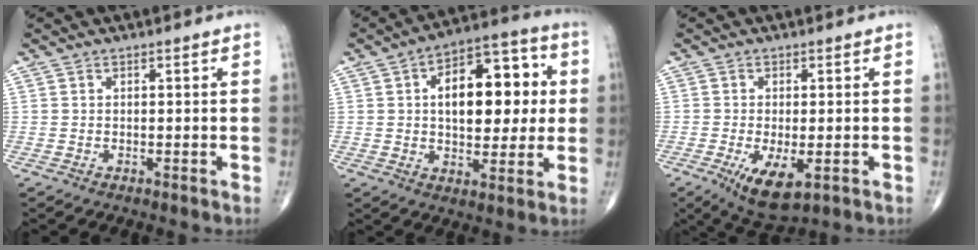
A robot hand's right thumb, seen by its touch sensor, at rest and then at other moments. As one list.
[{"total": 17.8, "force": [2.7, 9.7, 14.6], "torque": [-0.174, 0.019, 0.038]}, {"total": 7.9, "force": [-2.8, 3.2, 6.7], "torque": [-0.115, -0.019, -0.039]}]